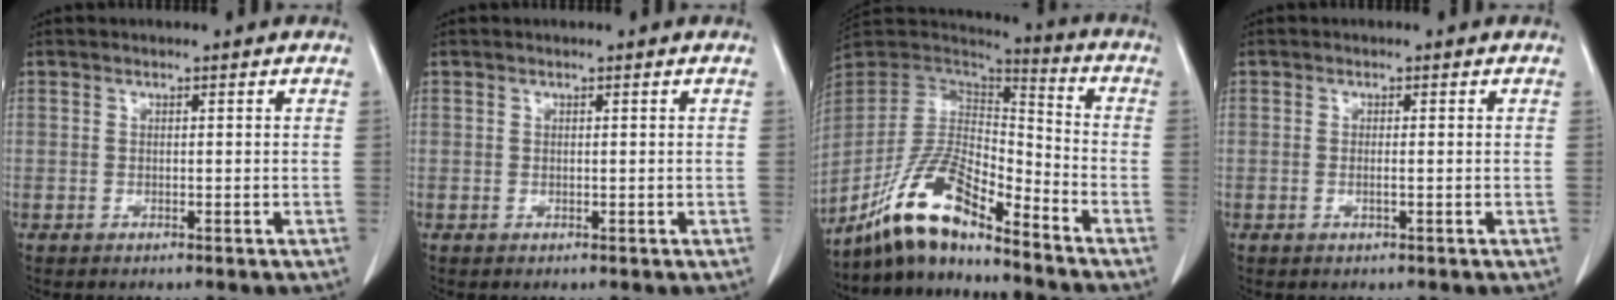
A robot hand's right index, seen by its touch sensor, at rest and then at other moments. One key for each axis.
{"total": 0.0}
{"total": 13.8, "fx": -10.9, "fy": 2.6, "fz": 8.0, "tx": -0.161, "ty": 0.010, "tz": -0.206}
{"total": 0.7, "fx": -0.2, "fy": 0.0, "fz": 0.7, "tx": -0.014, "ty": 0.000, "tz": -0.001}